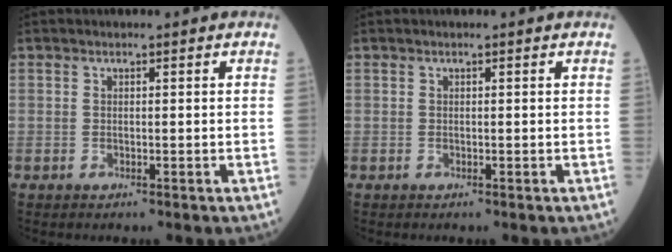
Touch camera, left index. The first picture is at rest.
{"total": 0.0}